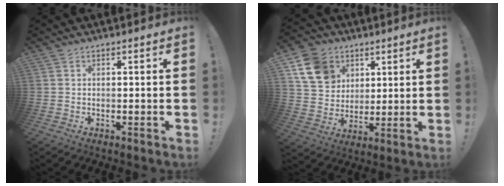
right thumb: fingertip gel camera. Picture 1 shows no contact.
{"total": 14.2, "force": [6.4, 11.3, 5.7], "torque": [-0.084, -0.026, 0.132]}